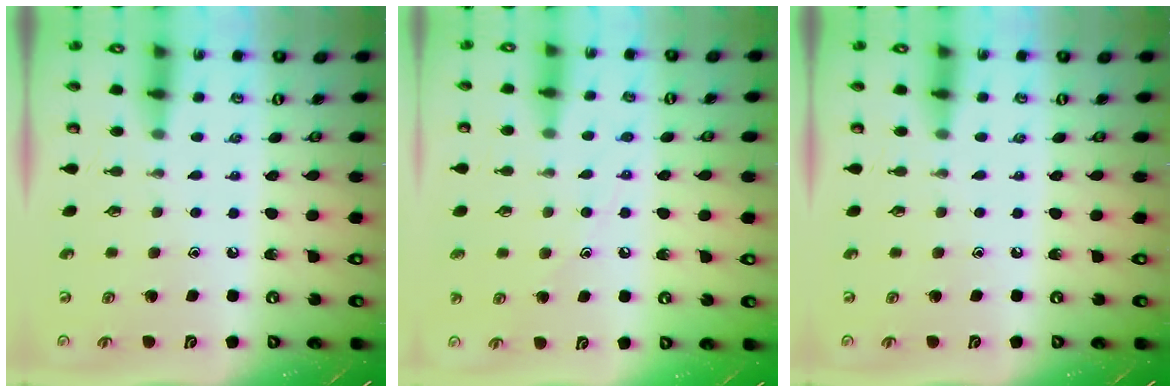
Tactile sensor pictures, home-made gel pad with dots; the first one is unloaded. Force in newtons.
{"total": 7.4, "press": 7.4, "slide": 0.2}
{"total": 0.0}